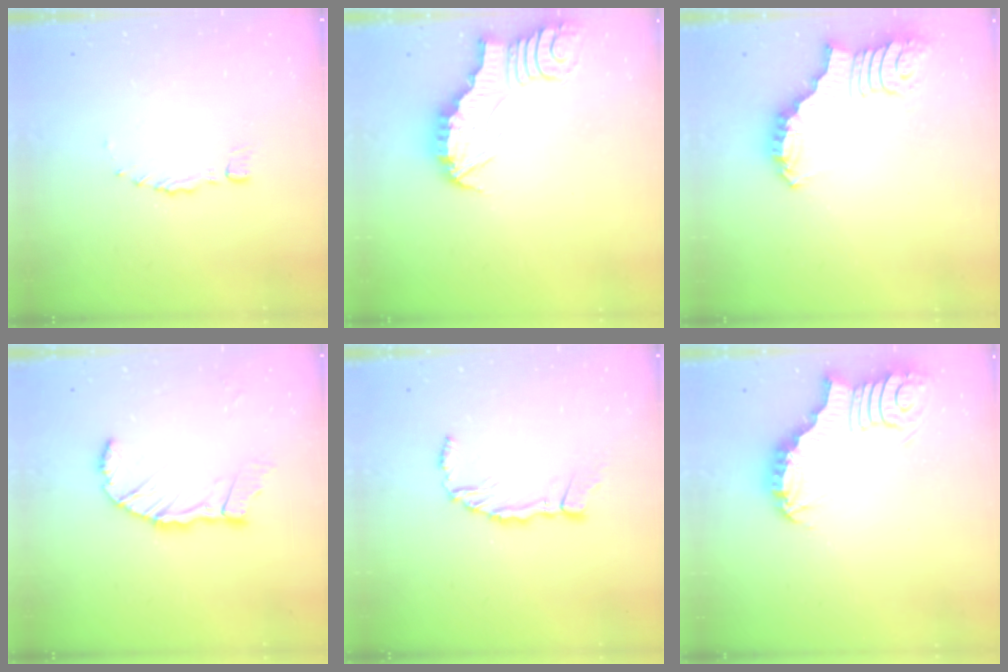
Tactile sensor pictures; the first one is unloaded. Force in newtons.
{"total": 2.9, "press": 2.9, "slide": 0.3}
{"total": 2.7, "press": 2.7, "slide": 0.5}
{"total": 11.4, "press": 11.3, "slide": 1.3}
{"total": 6.8, "press": 6.7, "slide": 1.2}
{"total": 3.8, "press": 3.8, "slide": 0.6}